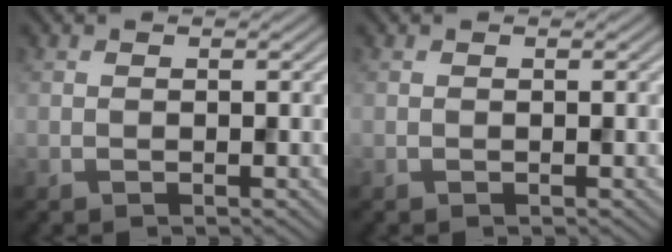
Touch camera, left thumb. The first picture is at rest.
{"total": 0.0}